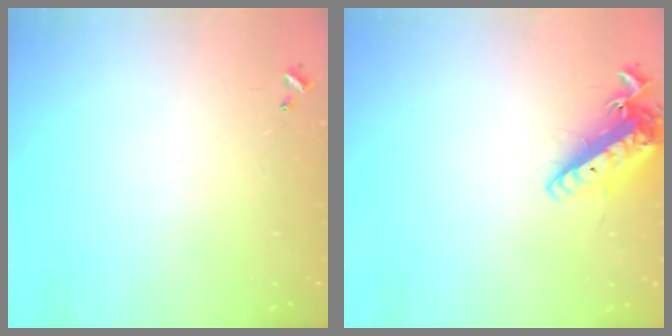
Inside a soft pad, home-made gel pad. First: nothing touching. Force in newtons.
{"total": 14.1, "press": 13.9, "slide": 2.4}